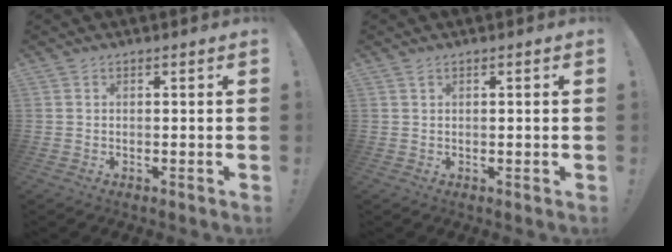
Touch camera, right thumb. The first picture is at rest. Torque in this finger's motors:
{"motor_torque": [-0.16, 0.48, -0.16, 0.09, -0.01]}